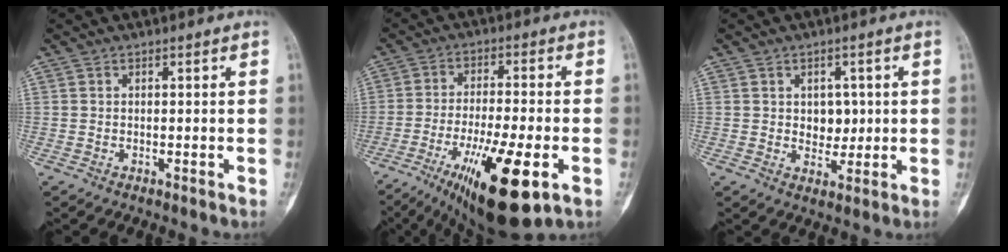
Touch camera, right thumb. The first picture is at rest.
{"total": 17.3, "force": [-7.3, 4.5, 15.1], "torque": [-0.251, -0.001, -0.110]}
{"total": 4.5, "force": [0.7, 3.5, 2.8], "torque": [-0.009, -0.004, 0.014]}